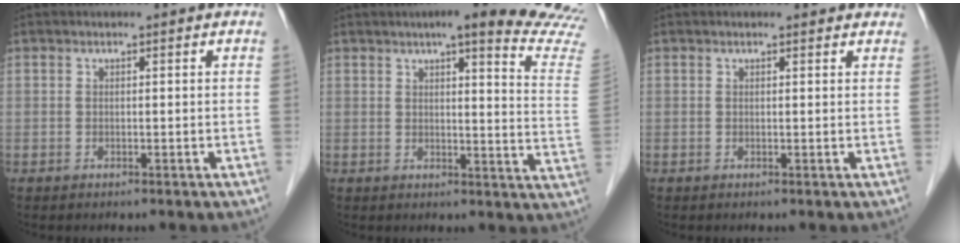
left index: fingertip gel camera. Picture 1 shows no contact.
{"total": 19.0, "force": [16.5, 0.7, 9.5], "torque": [-0.104, -0.061, 0.170]}
{"total": 2.7, "force": [2.4, 0.9, 0.8], "torque": [-0.009, 0.008, 0.016]}